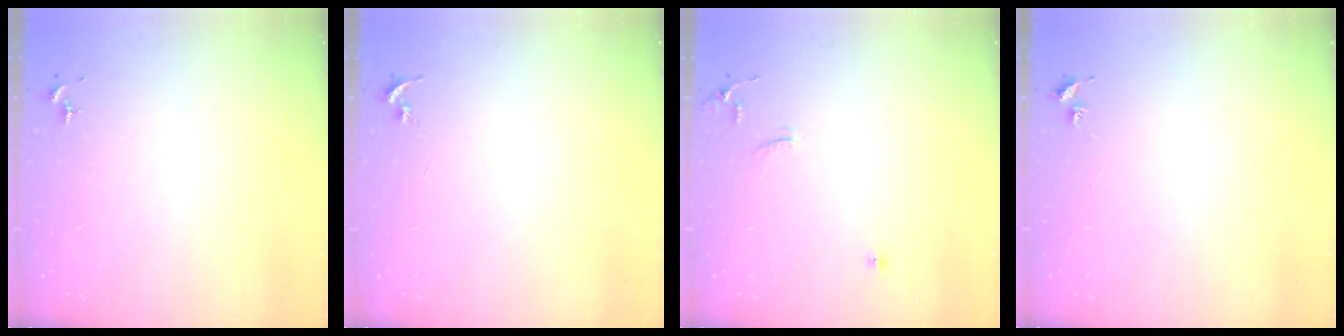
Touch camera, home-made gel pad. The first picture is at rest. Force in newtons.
{"total": 0.0}
{"total": 6.9, "press": 6.9, "slide": 0.7}
{"total": 1.9, "press": 1.9, "slide": 0.2}